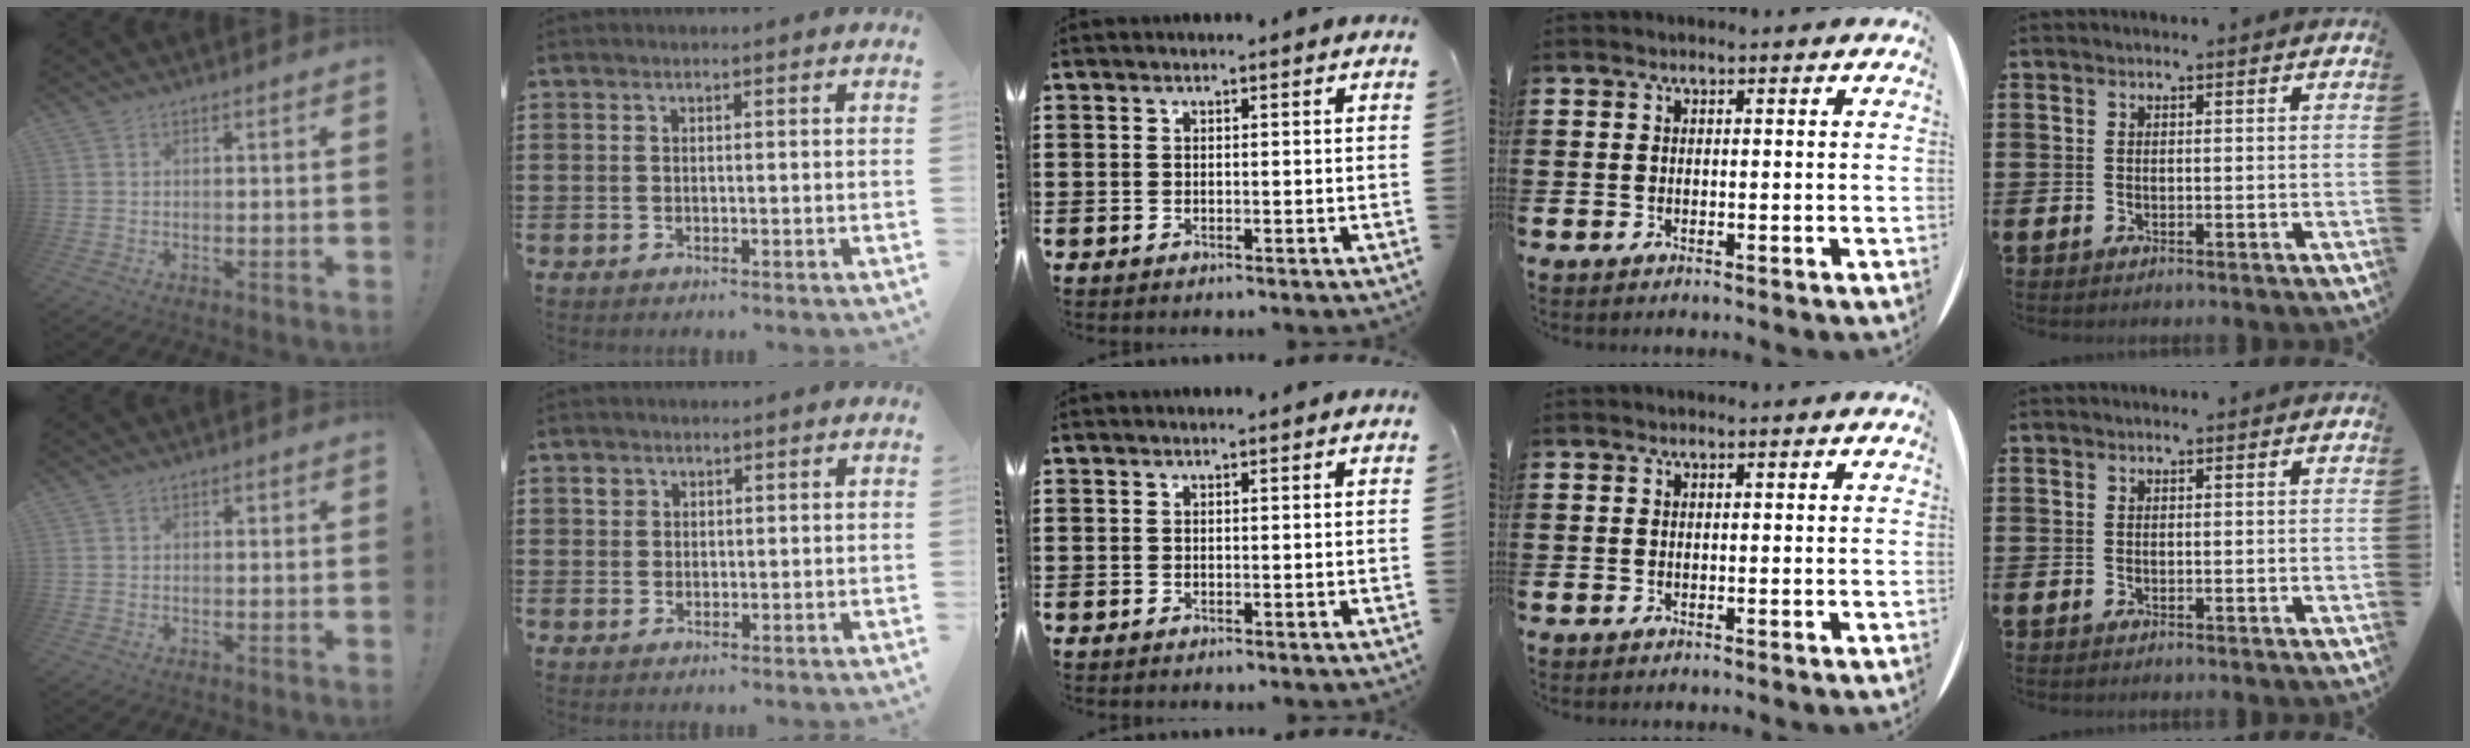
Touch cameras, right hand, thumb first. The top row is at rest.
{"thumb": {"total": 0.5, "force": [0.0, 0.5, 0.1], "torque": [0.004, 0.002, -0.002]}, "index": {"total": 1.5, "force": [0.9, 1.2, 0.1], "torque": [-0.006, 0.005, 0.017]}}